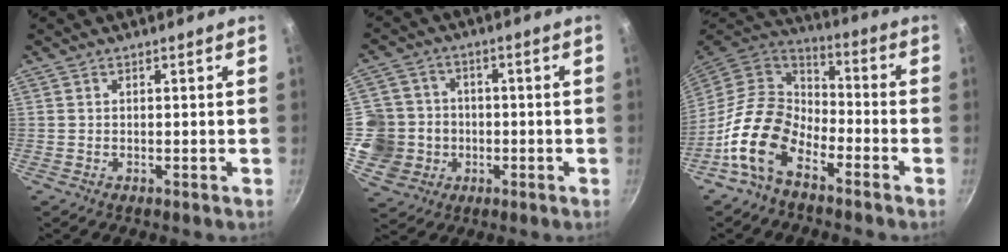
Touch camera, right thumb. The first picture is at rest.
{"total": 10.3, "force": [-1.4, 10.0, 2.2], "torque": [-0.009, 0.022, -0.030]}
{"total": 14.4, "force": [-7.6, 8.7, 8.5], "torque": [-0.135, 0.059, -0.169]}